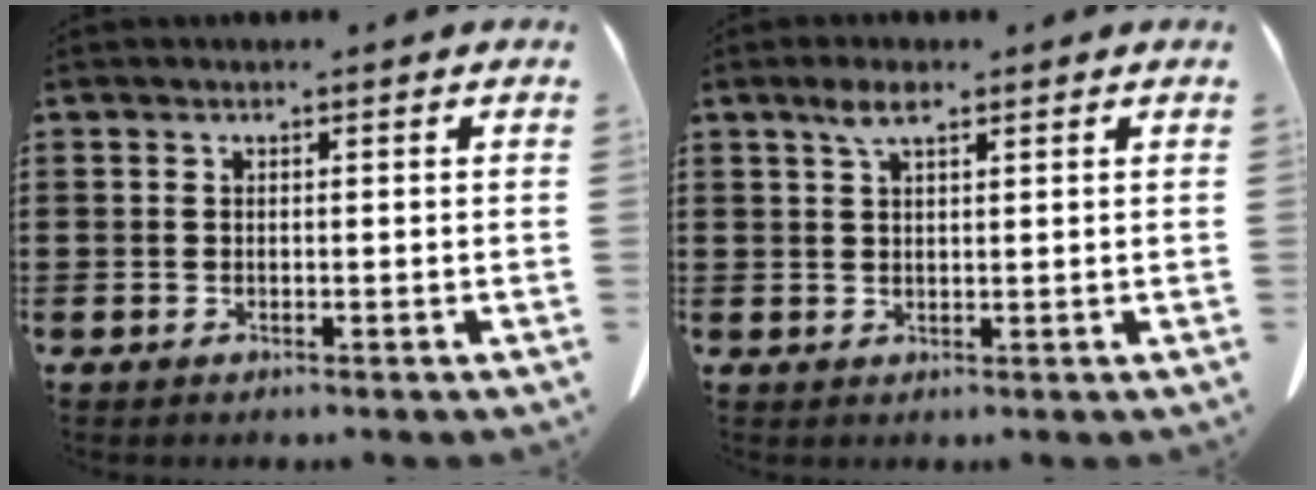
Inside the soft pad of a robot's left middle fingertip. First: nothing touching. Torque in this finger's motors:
{"motor_torque": [1.22, 0.92, 0.11, 0.07]}